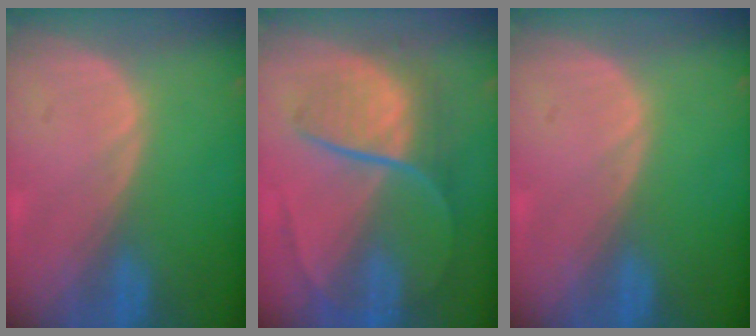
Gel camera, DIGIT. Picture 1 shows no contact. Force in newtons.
{"total": 8.8, "press": 7.5, "slide": 4.7}
{"total": 0.0}